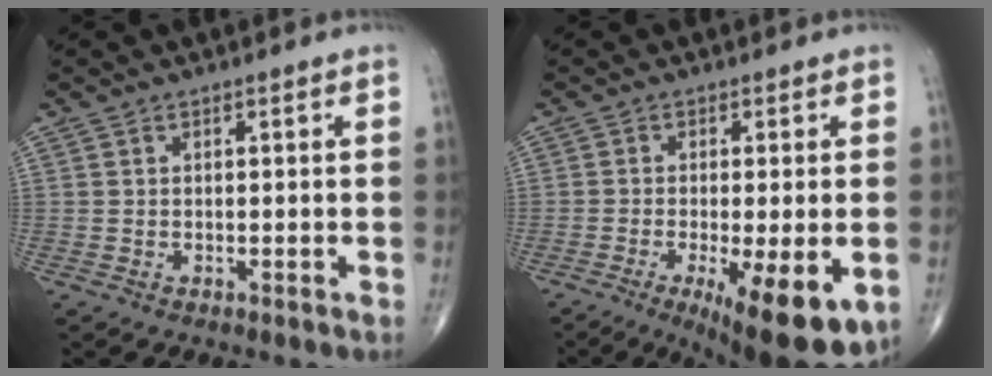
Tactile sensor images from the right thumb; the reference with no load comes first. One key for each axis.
{"total": 14.3, "fx": -5.2, "fy": 4.0, "fz": 12.7, "tx": -0.161, "ty": -0.018, "tz": -0.068}